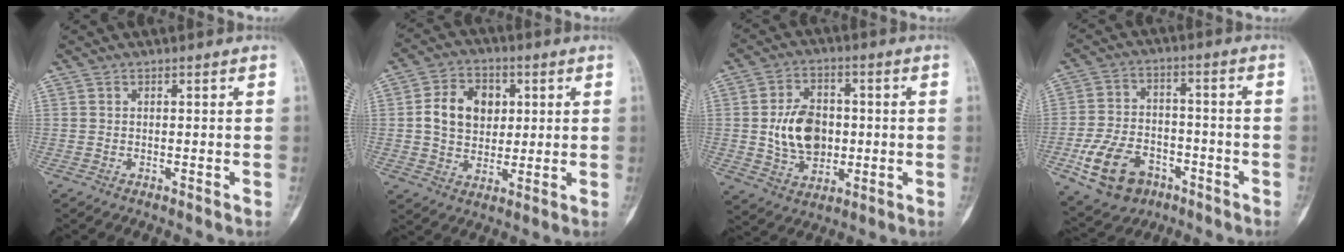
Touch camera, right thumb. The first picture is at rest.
{"total": 11.0, "force": [1.9, 8.4, 6.8], "torque": [-0.081, 0.001, 0.032]}
{"total": 11.8, "force": [-0.1, 8.5, 8.3], "torque": [-0.117, 0.004, 0.003]}
{"total": 13.3, "force": [-5.9, 9.1, 7.6], "torque": [-0.126, 0.032, -0.095]}